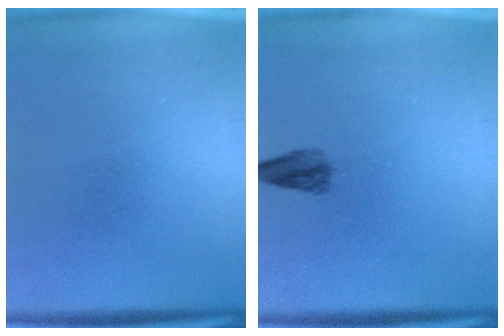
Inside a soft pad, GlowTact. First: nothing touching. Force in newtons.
{"total": 2.5}